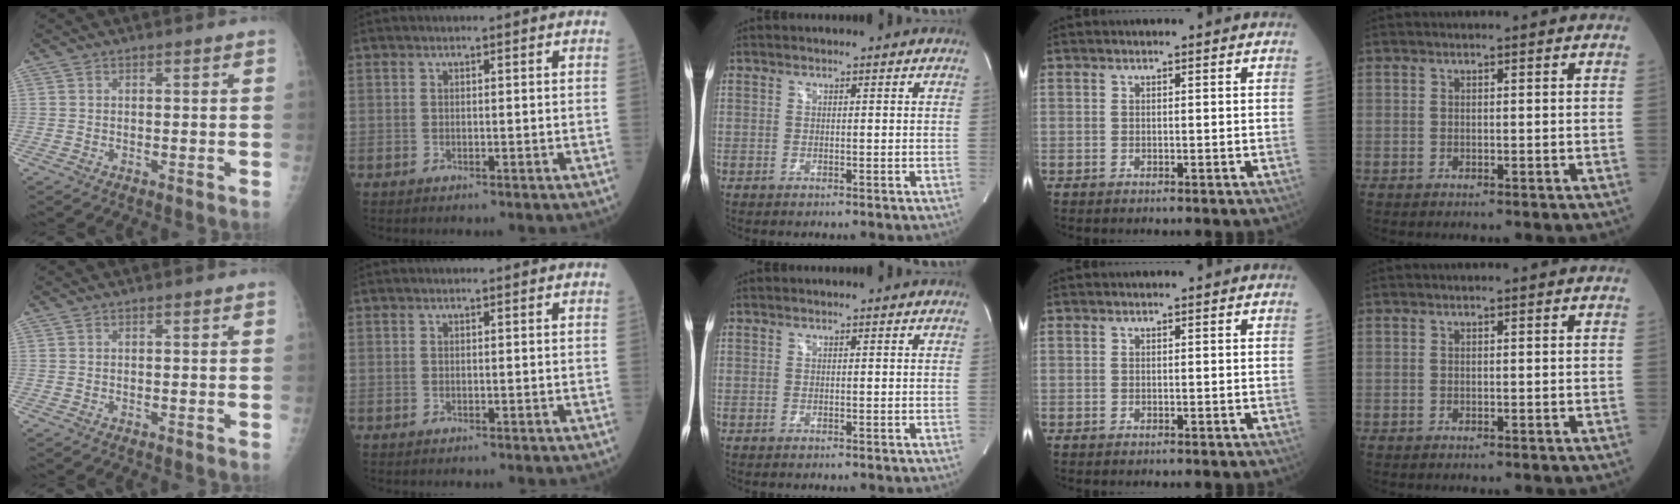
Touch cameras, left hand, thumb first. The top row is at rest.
{}